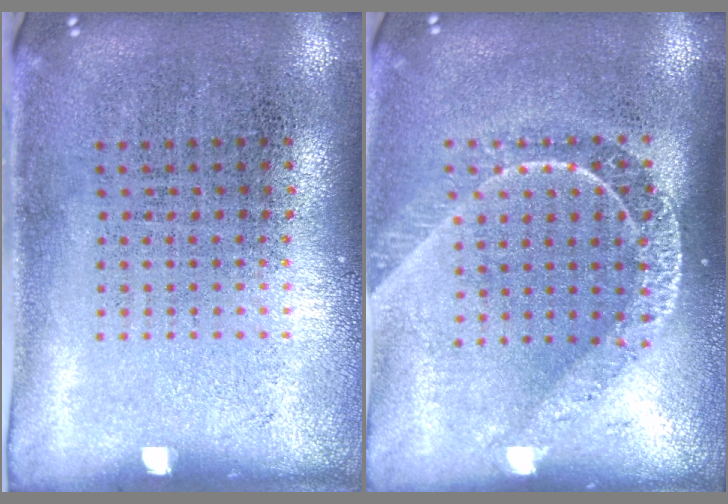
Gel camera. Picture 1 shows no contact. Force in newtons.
{"total": 1.8, "press": 1.5, "slide": 1.0}